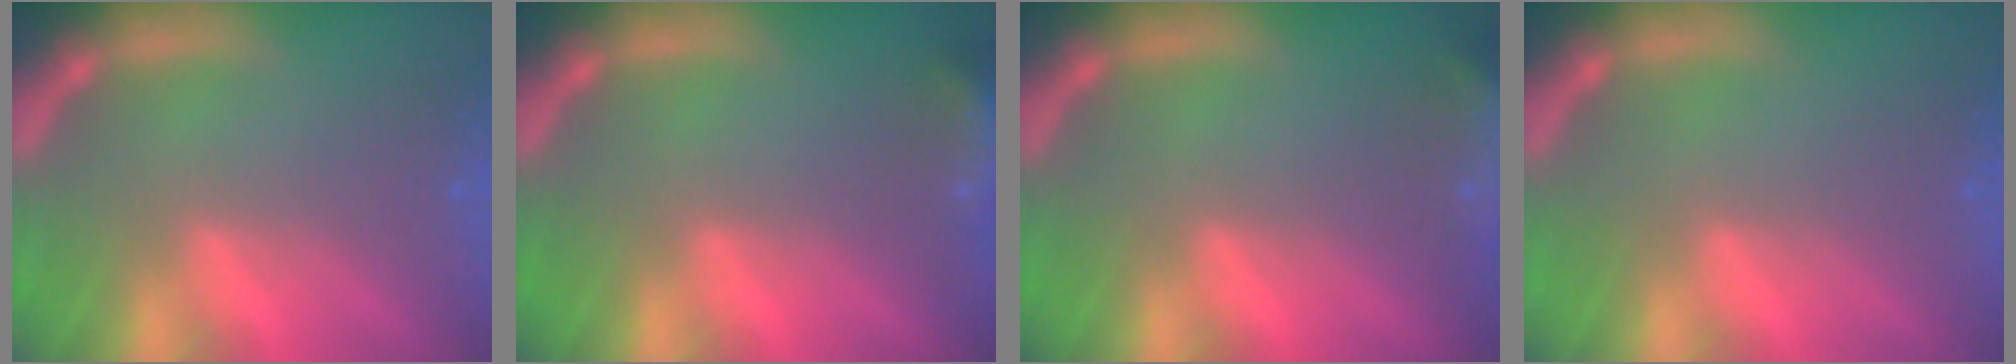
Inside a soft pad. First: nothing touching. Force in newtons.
{"total": 5.9}
{"total": 9.5}
{"total": 0.0}